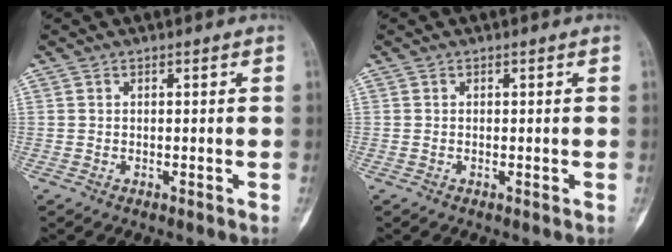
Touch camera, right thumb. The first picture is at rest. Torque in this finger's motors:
{"motor_torque": [-0.46, 0.30, 0.24, 0.24, -0.01]}